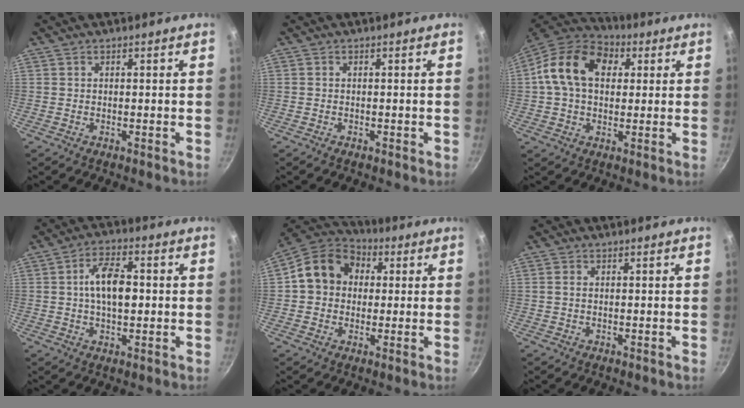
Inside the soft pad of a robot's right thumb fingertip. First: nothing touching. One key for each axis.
{"total": 0.8, "fx": -0.5, "fy": 0.5, "fz": 0.4, "tx": -0.003, "ty": 0.001, "tz": -0.008}
{"total": 15.4, "fx": 3.4, "fy": 11.1, "fz": 10.2, "tx": -0.155, "ty": 0.022, "tz": 0.039}
{"total": 9.0, "fx": 0.5, "fy": 4.6, "fz": 7.7, "tx": -0.114, "ty": 0.017, "tz": 0.002}
{"total": 13.0, "fx": 2.1, "fy": 10.8, "fz": 6.9, "tx": -0.086, "ty": 0.030, "tz": 0.013}
{"total": 0.9, "fx": 0.2, "fy": 0.6, "fz": 0.7, "tx": -0.014, "ty": 0.001, "tz": 0.002}